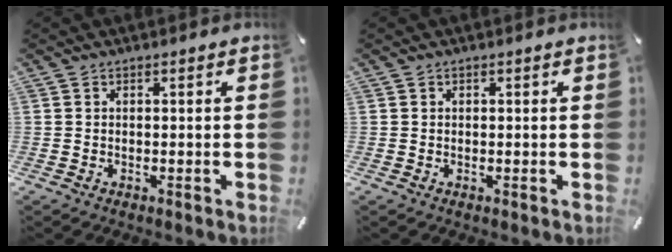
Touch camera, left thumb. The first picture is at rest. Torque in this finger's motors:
{"motor_torque": [-0.07, 0.25, 0.07, -0.16, 0.03]}